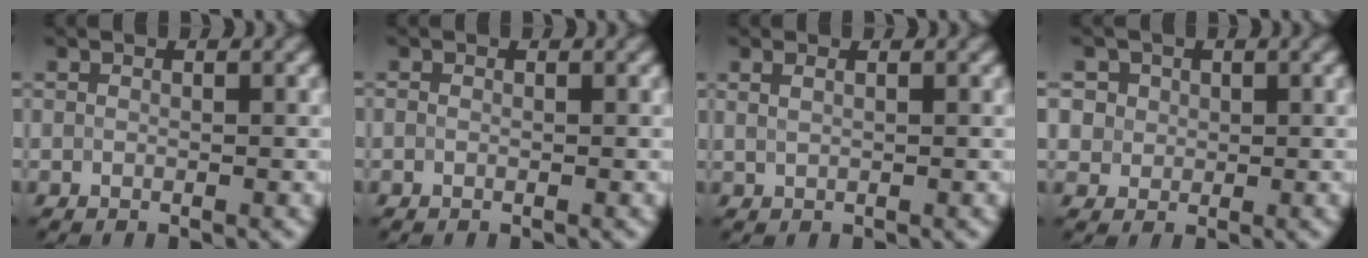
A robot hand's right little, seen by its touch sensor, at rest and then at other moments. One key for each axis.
{"total": 0.0}
{"total": 1.4, "fx": 0.9, "fy": 0.6, "fz": 0.8, "tx": -0.012, "ty": -0.001, "tz": 0.013}
{"total": 4.2, "fx": 2.1, "fy": 3.4, "fz": 1.3, "tx": -0.028, "ty": 0.010, "tz": 0.037}